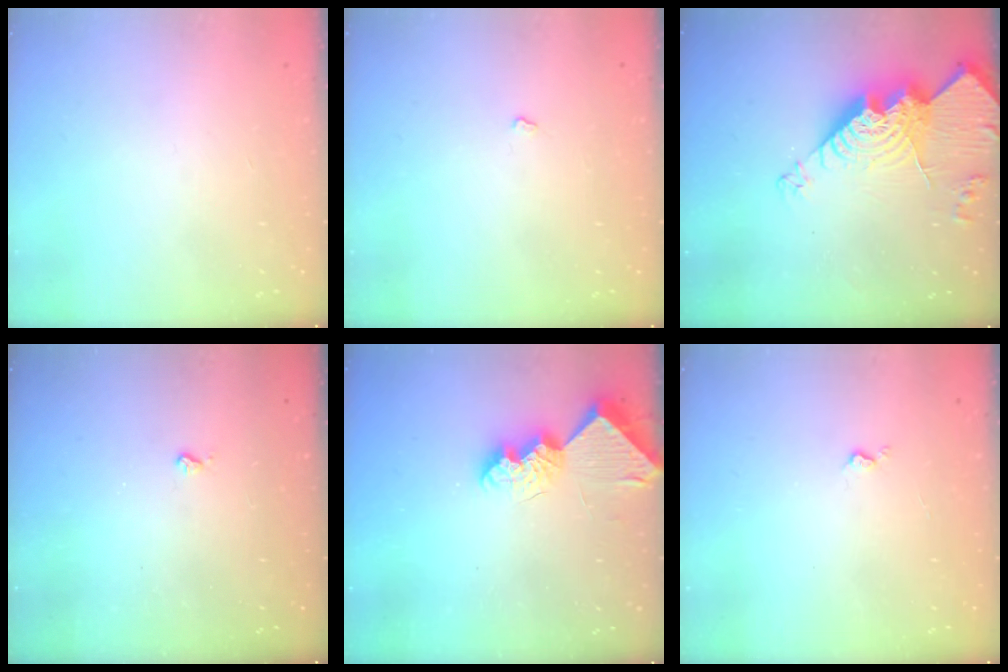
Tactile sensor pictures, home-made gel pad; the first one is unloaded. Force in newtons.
{"total": 1.8, "press": 1.8, "slide": 0.4}
{"total": 20.2, "press": 20.1, "slide": 2.1}
{"total": 2.1, "press": 2.1, "slide": 0.5}
{"total": 9.5, "press": 9.5, "slide": 0.9}
{"total": 2.9, "press": 2.9, "slide": 0.5}